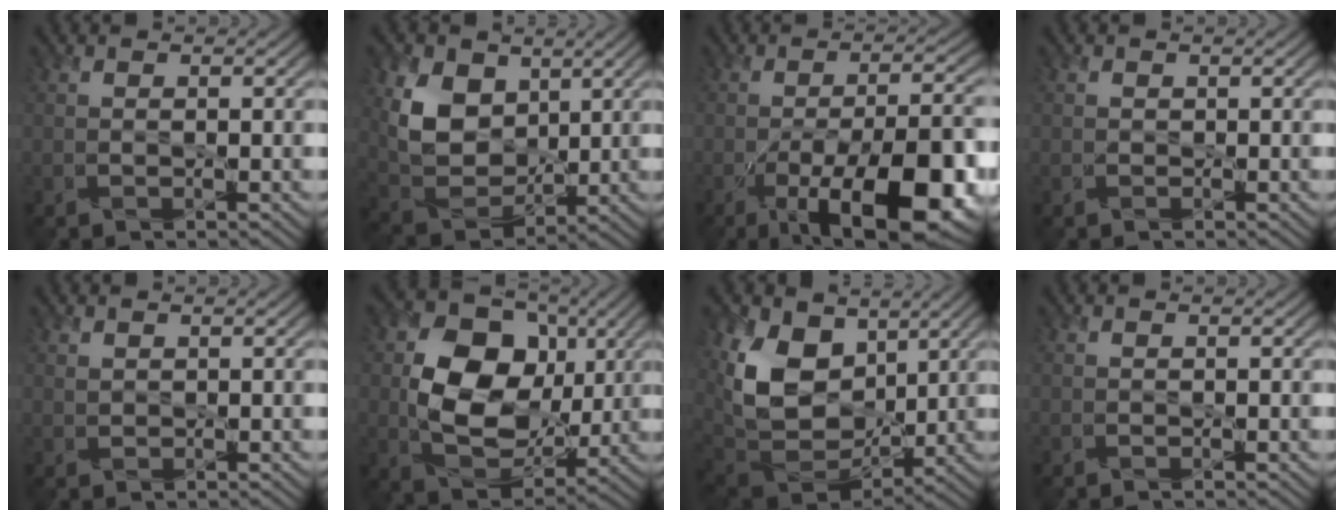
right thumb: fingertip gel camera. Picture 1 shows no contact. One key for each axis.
{"total": 8.9, "fx": 3.2, "fy": 6.6, "fz": 5.0, "tx": -0.130, "ty": -0.010, "tz": 0.058}
{"total": 15.4, "fx": -6.5, "fy": 5.7, "fz": 12.7, "tx": -0.180, "ty": -0.008, "tz": -0.097}
{"total": 0.6, "fx": 0.1, "fy": 0.3, "fz": -0.5, "tx": 0.007, "ty": -0.002, "tz": 0.003}
{"total": 0.7, "fx": 0.6, "fy": 0.2, "fz": -0.3, "tx": 0.000, "ty": 0.000, "tz": 0.018}
{"total": 13.1, "fx": 1.3, "fy": 10.0, "fz": 8.4, "tx": -0.161, "ty": -0.004, "tz": 0.026}
{"total": 14.1, "fx": 4.5, "fy": 9.9, "fz": 9.0, "tx": -0.215, "ty": 0.008, "tz": 0.096}
{"total": 0.0}